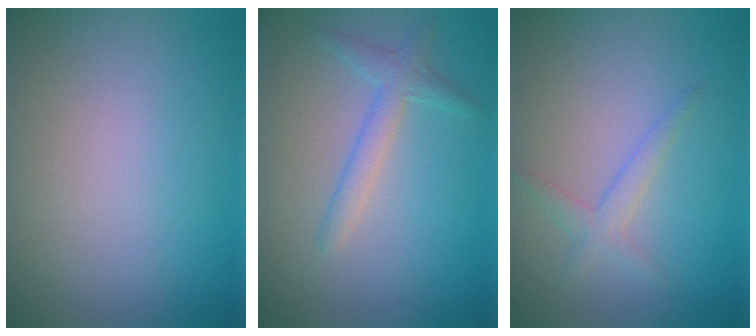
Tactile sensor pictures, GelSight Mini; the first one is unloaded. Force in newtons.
{"total": 2.2, "press": 2.2, "slide": 0.1}
{"total": 1.6, "press": 1.6, "slide": 0.1}